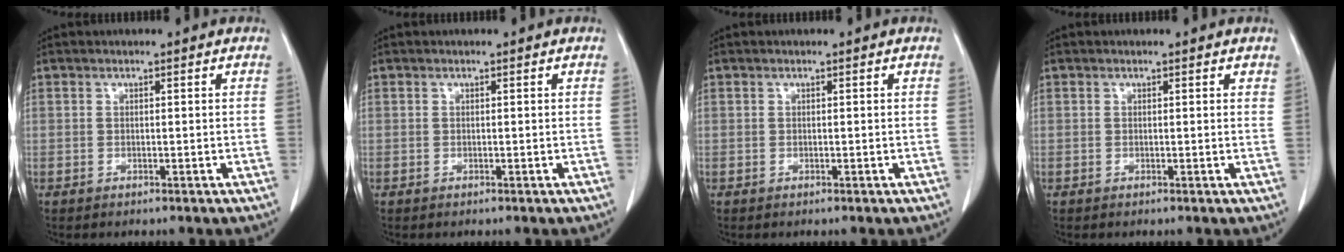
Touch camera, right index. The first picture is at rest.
{"total": 0.0}
{"total": 0.0}
{"total": 0.7, "force": [0.6, 0.3, 0.2], "torque": [-0.001, 0.001, 0.002]}